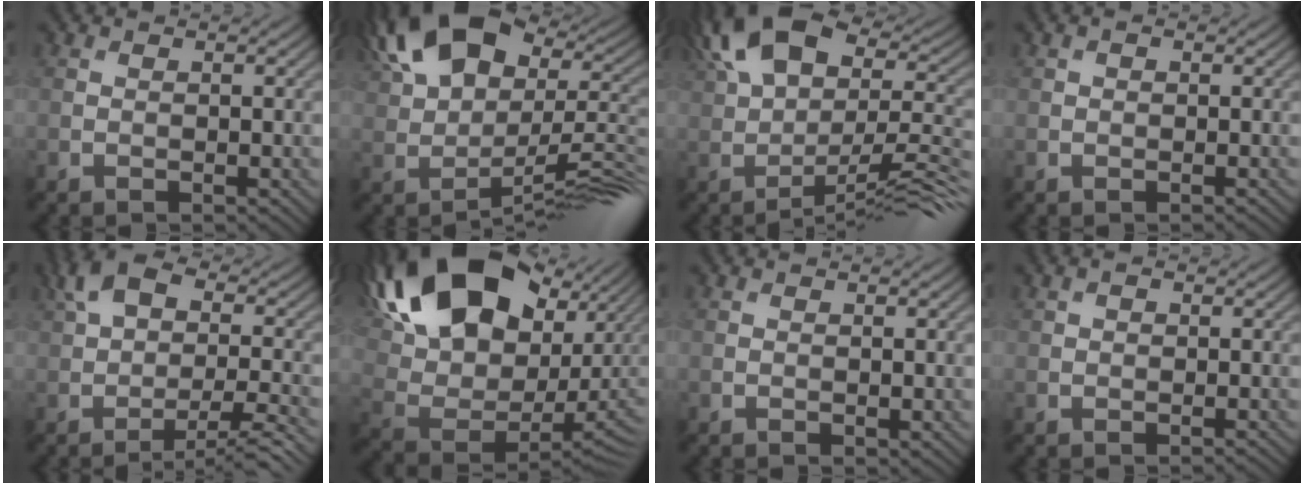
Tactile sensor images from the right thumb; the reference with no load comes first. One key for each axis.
{"total": 17.6, "fx": 3.1, "fy": 8.5, "fz": 15.1, "tx": -0.228, "ty": 0.034, "tz": 0.052}
{"total": 15.2, "fx": 0.6, "fy": 6.3, "fz": 13.8, "tx": -0.224, "ty": 0.024, "tz": 0.018}
{"total": 0.7, "fx": 0.1, "fy": 0.3, "fz": 0.6, "tx": -0.005, "ty": 0.001, "tz": 0.000}
{"total": 7.1, "fx": -0.8, "fy": 3.0, "fz": 6.4, "tx": -0.111, "ty": 0.013, "tz": -0.022}
{"total": 21.0, "fx": 10.3, "fy": 12.2, "fz": 13.6, "tx": -0.255, "ty": 0.049, "tz": 0.175}
{"total": 0.7, "fx": 0.2, "fy": 0.4, "fz": 0.5, "tx": -0.008, "ty": -0.004, "tz": 0.007}
{"total": 1.0, "fx": 0.2, "fy": 0.5, "fz": 0.8, "tx": -0.010, "ty": 0.002, "tz": 0.001}